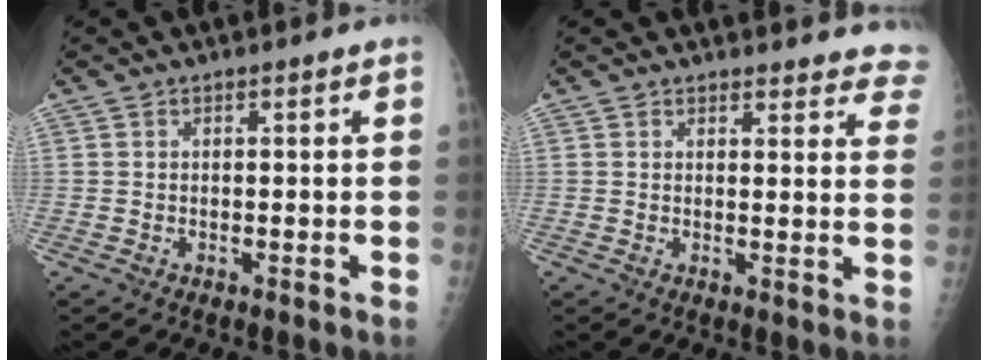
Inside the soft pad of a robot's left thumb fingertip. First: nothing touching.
{"total": 10.5, "force": [10.0, 2.7, 1.9], "torque": [0.027, -0.056, 0.083]}